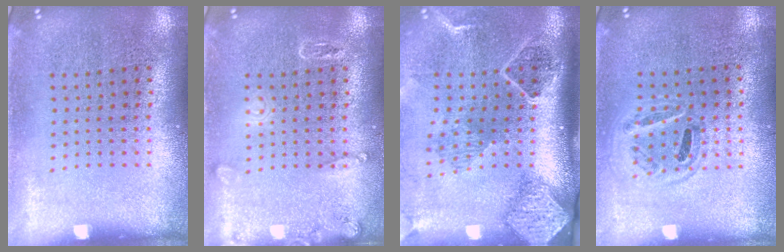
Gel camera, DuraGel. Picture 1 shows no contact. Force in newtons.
{"total": 1.8, "press": 1.8, "slide": 0.2}
{"total": 2.7, "press": 2.0, "slide": 1.9}
{"total": 0.9, "press": 0.8, "slide": 0.2}